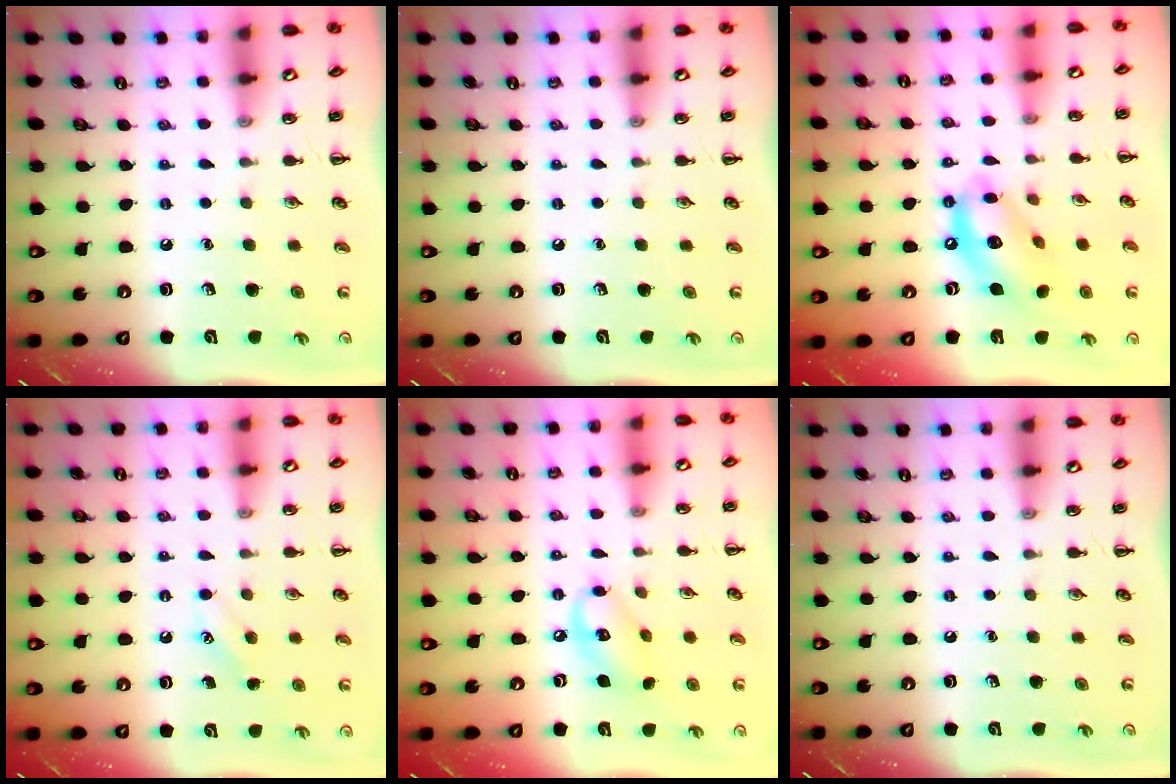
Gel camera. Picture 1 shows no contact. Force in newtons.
{"total": 0.0}
{"total": 14.1, "press": 13.7, "slide": 3.5}
{"total": 4.4, "press": 4.3, "slide": 0.9}
{"total": 10.1, "press": 9.9, "slide": 1.9}
{"total": 0.0}